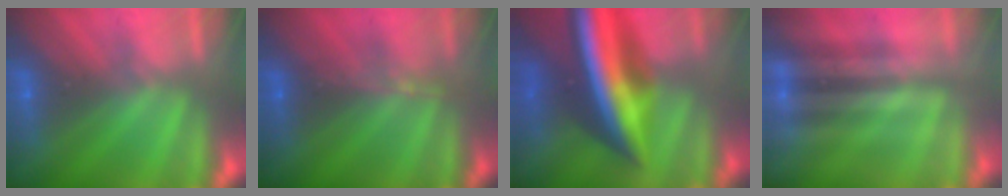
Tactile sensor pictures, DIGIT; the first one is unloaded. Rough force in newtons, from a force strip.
{"total": 2.9}
{"total": 7.8}
{"total": 2.1}